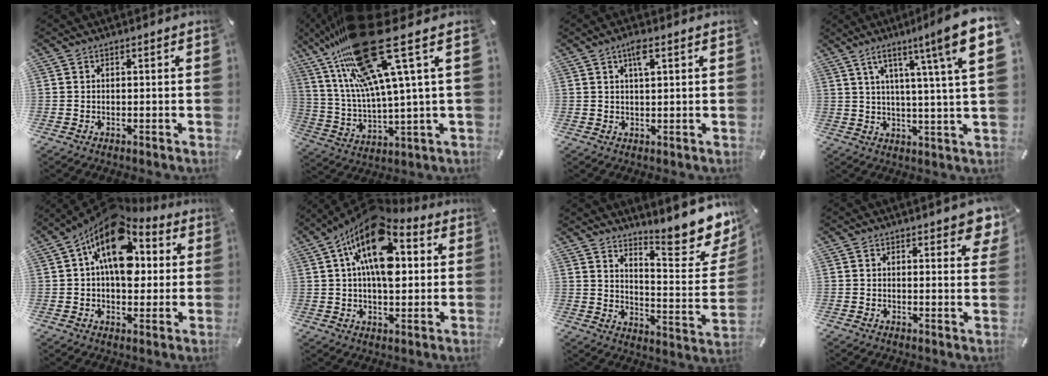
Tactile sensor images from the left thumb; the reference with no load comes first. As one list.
[{"total": 26.6, "force": [13.3, 7.9, 21.7], "torque": [-0.421, -0.068, 0.218]}, {"total": 3.8, "force": [1.7, 0.9, 3.3], "torque": [-0.070, 0.006, 0.027]}, {"total": 13.0, "force": [5.4, 0.8, 11.8], "torque": [-0.197, -0.027, 0.071]}, {"total": 18.0, "force": [5.2, 10.9, 13.4], "torque": [-0.216, -0.031, 0.084]}, {"total": 17.7, "force": [6.0, 9.4, 13.7], "torque": [-0.237, -0.024, 0.099]}, {"total": 16.1, "force": [12.9, 4.6, 8.3], "torque": [-0.101, -0.129, 0.214]}, {"total": 4.6, "force": [3.6, 1.5, 2.4], "torque": [-0.025, -0.023, 0.058]}]